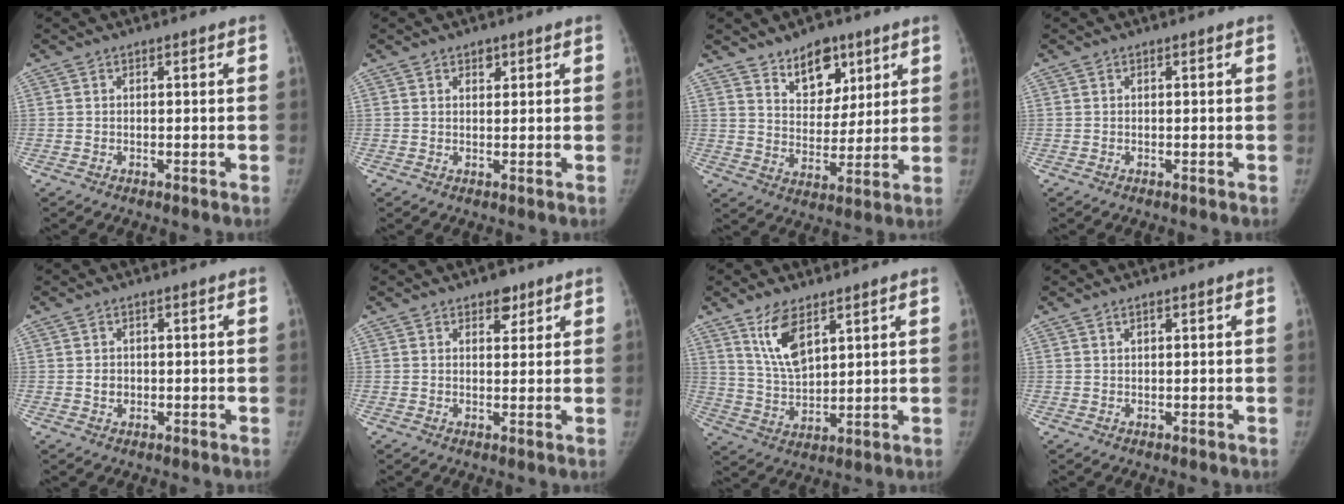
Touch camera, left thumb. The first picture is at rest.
{"total": 1.7, "force": [1.1, 1.1, 0.8], "torque": [-0.002, -0.005, 0.016]}
{"total": 10.8, "force": [6.9, 6.5, 5.2], "torque": [-0.044, -0.044, 0.117]}
{"total": 0.0}
{"total": 1.8, "force": [0.0, 1.6, 1.0], "torque": [-0.009, 0.002, 0.005]}
{"total": 3.5, "force": [2.2, 2.1, 1.8], "torque": [-0.004, -0.011, 0.031]}
{"total": 9.0, "force": [5.3, 3.8, 6.2], "torque": [-0.107, -0.031, 0.112]}
{"total": 1.1, "force": [0.7, 0.4, 0.8], "torque": [-0.012, -0.001, 0.012]}